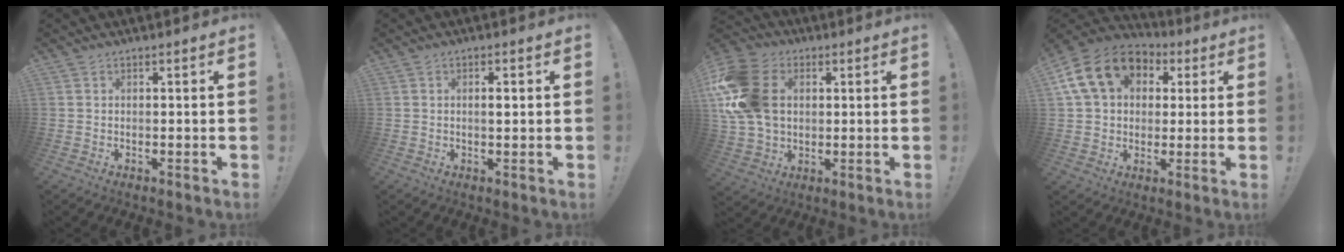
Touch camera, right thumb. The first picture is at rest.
{"total": 1.6, "force": [0.3, 0.3, 1.5], "torque": [-0.018, -0.004, 0.000]}
{"total": 20.1, "force": [3.5, 14.9, 13.0], "torque": [-0.243, 0.000, 0.072]}
{"total": 18.1, "force": [5.9, 13.5, 10.5], "torque": [-0.172, -0.002, 0.114]}